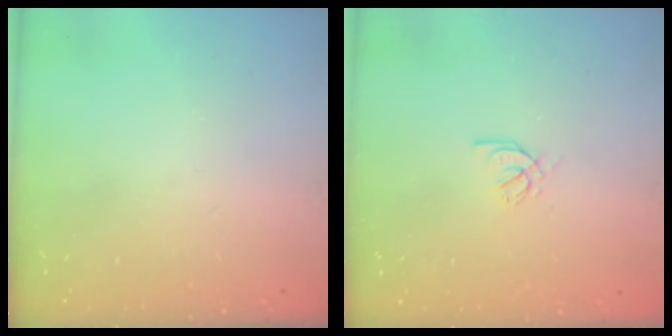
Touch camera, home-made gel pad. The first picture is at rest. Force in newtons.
{"total": 2.6, "press": 2.6, "slide": 0.4}